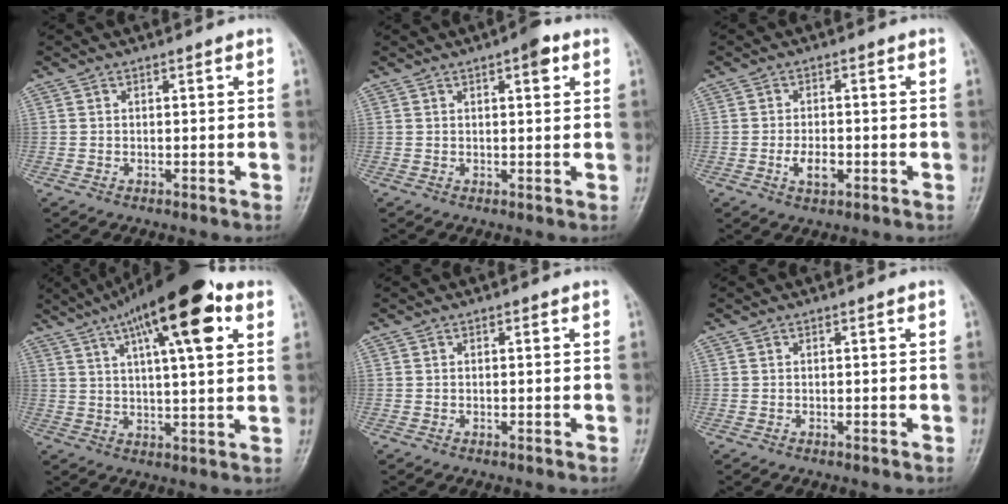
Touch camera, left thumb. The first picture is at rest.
{"total": 4.0, "force": [1.9, 1.5, 3.2], "torque": [-0.032, -0.002, 0.021]}
{"total": 4.2, "force": [-1.4, 2.4, 3.2], "torque": [-0.051, 0.004, -0.024]}
{"total": 19.5, "force": [9.3, 5.8, 16.2], "torque": [-0.239, -0.002, 0.142]}
{"total": 0.0}
{"total": 0.0}